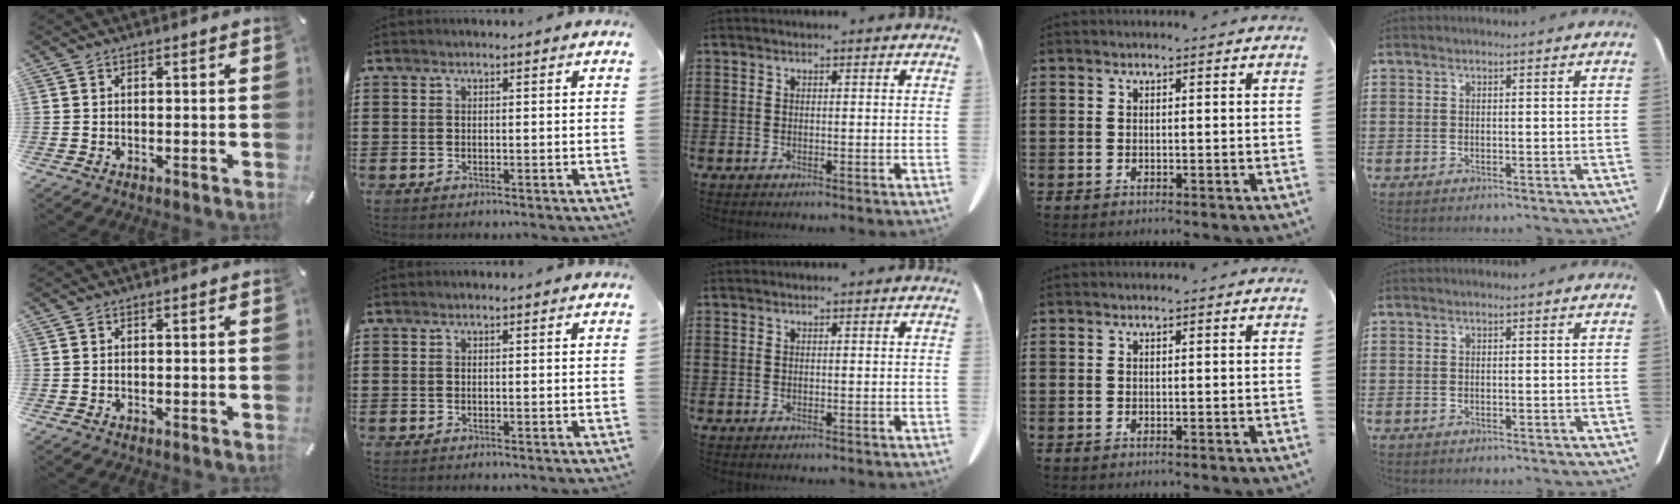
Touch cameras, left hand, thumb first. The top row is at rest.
{}